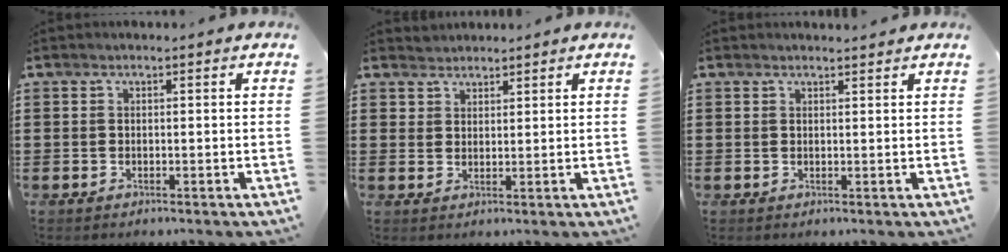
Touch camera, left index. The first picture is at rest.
{"total": 2.2, "force": [2.0, 0.9, -0.6], "torque": [0.005, 0.005, 0.041]}
{"total": 1.1, "force": [1.0, 0.0, 0.2], "torque": [-0.006, -0.002, 0.021]}